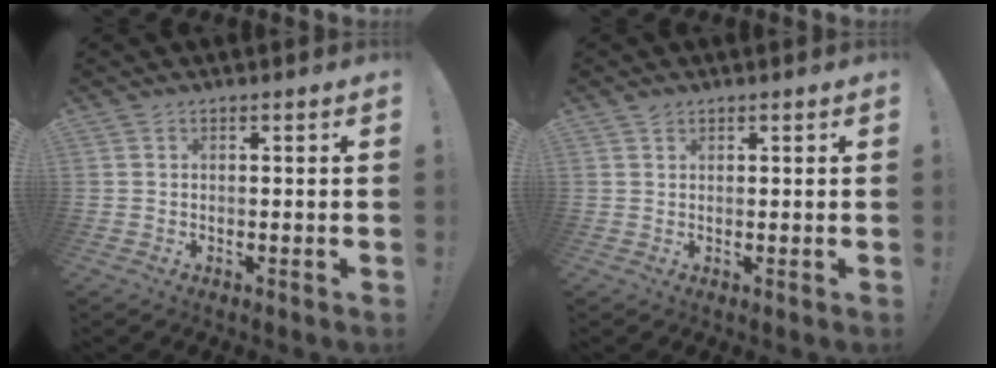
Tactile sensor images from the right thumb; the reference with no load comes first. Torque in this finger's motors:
{"motor_torque": [0.00, 0.17, 0.00, 0.16, 0.00]}